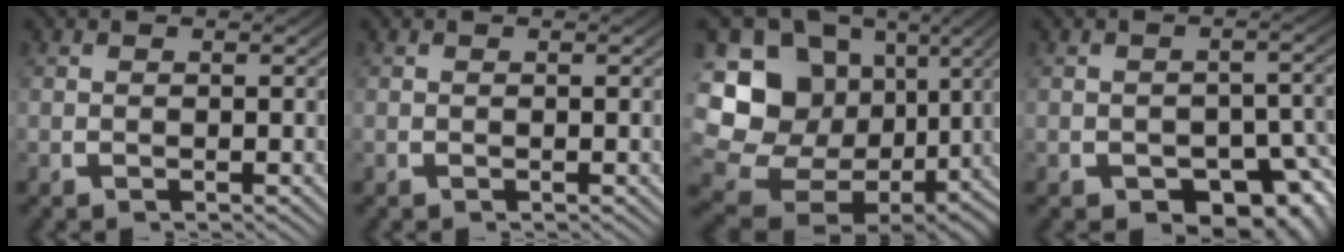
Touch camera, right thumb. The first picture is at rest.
{"total": 0.0}
{"total": 18.4, "force": [-1.0, 14.6, 11.1], "torque": [-0.221, -0.049, 0.000]}
{"total": 6.0, "force": [-3.1, 3.5, 3.7], "torque": [-0.051, -0.029, -0.035]}